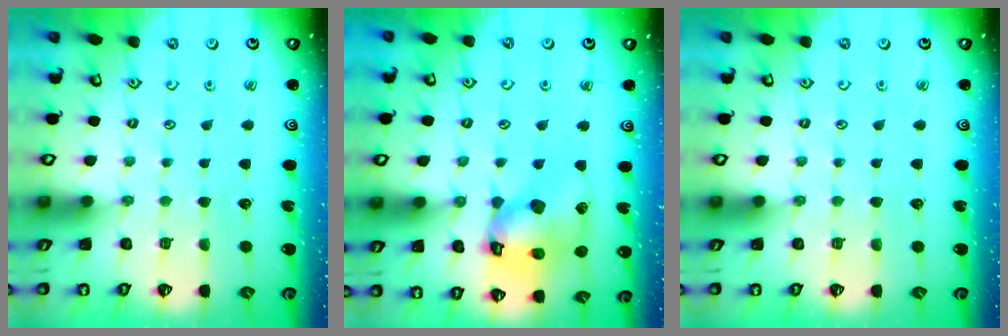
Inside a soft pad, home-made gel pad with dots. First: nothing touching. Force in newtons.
{"total": 14.7, "press": 14.5, "slide": 2.1}
{"total": 0.0}